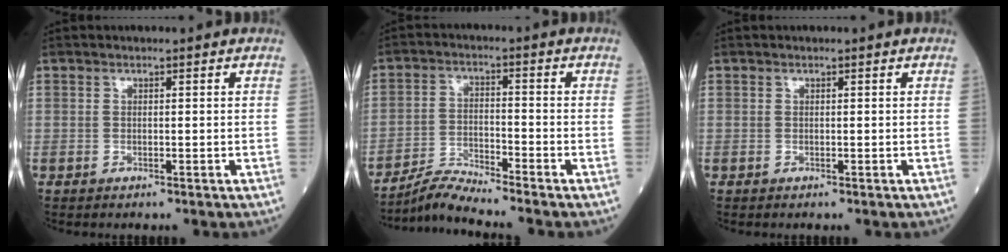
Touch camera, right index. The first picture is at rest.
{"total": 5.4, "force": [-5.2, -1.5, 0.3], "torque": [-0.016, -0.015, -0.101]}
{"total": 0.0}